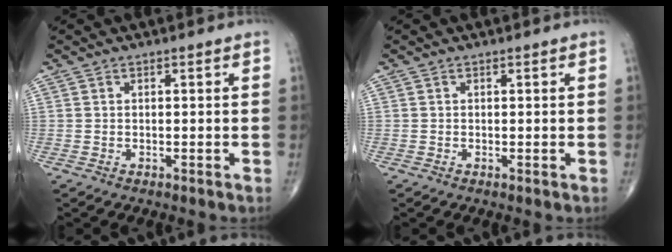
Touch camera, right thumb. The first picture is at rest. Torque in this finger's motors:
{"motor_torque": [0.43, 0.29, -0.16, -0.07, 0.01]}